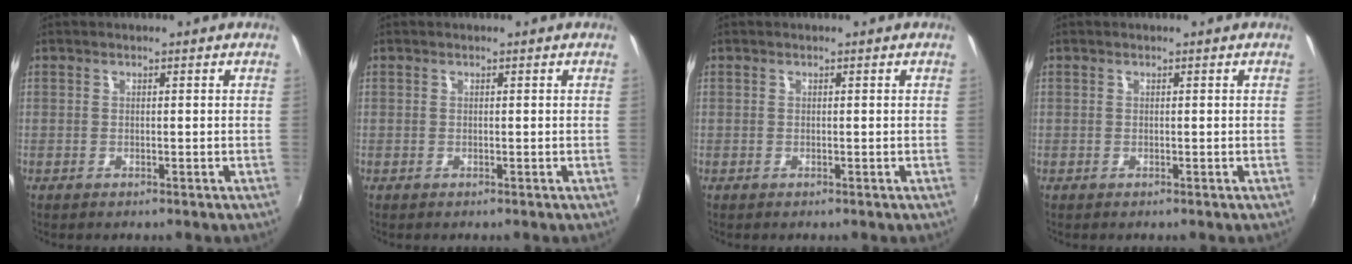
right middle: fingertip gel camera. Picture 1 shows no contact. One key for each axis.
{"total": 0.0}
{"total": 0.0}
{"total": 0.0}